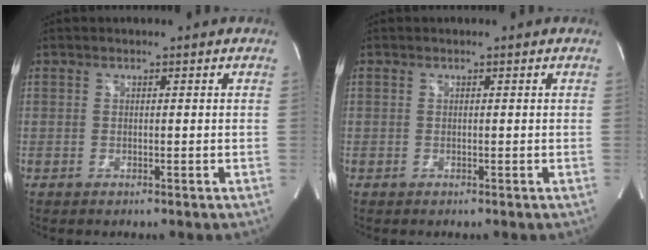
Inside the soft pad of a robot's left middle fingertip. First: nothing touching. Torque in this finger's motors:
{"motor_torque": [-0.16, 0.07, 0.02, 0.01]}